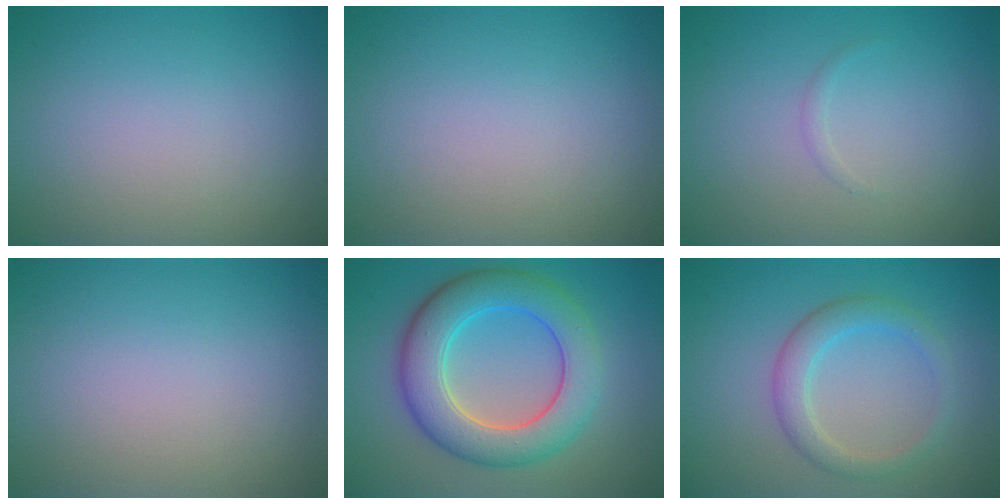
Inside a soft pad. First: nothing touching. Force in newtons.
{"total": 0.0}
{"total": 0.5, "press": 0.5, "slide": 0.0}
{"total": 0.0}
{"total": 7.9, "press": 7.8, "slide": 0.6}
{"total": 2.8, "press": 2.8, "slide": 0.1}